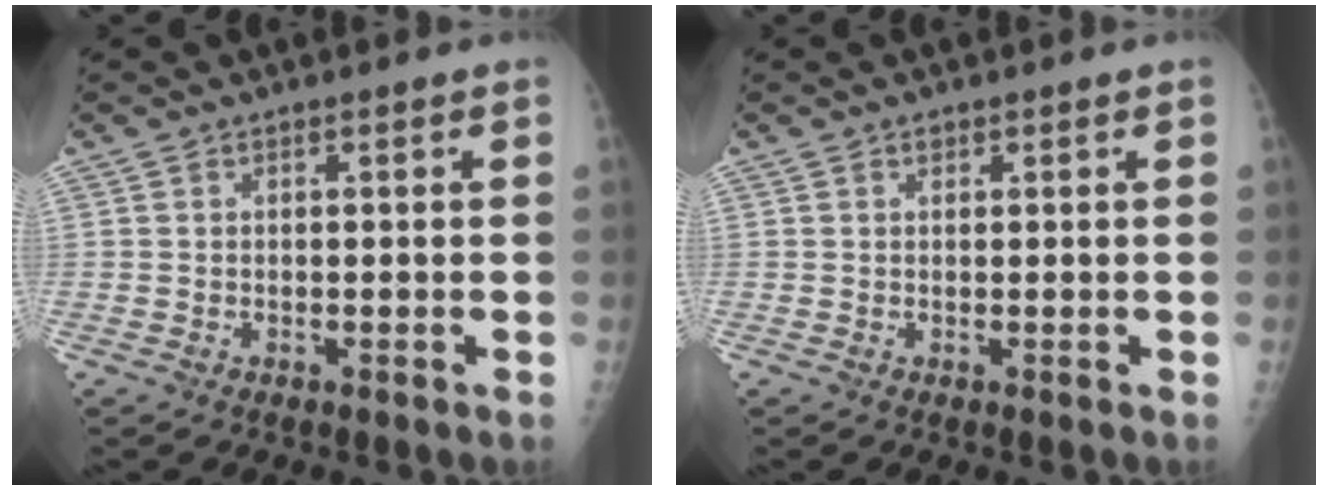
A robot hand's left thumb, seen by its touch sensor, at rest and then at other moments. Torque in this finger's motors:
{"motor_torque": [0.57, -0.03, -0.01, -0.06, 0.00]}